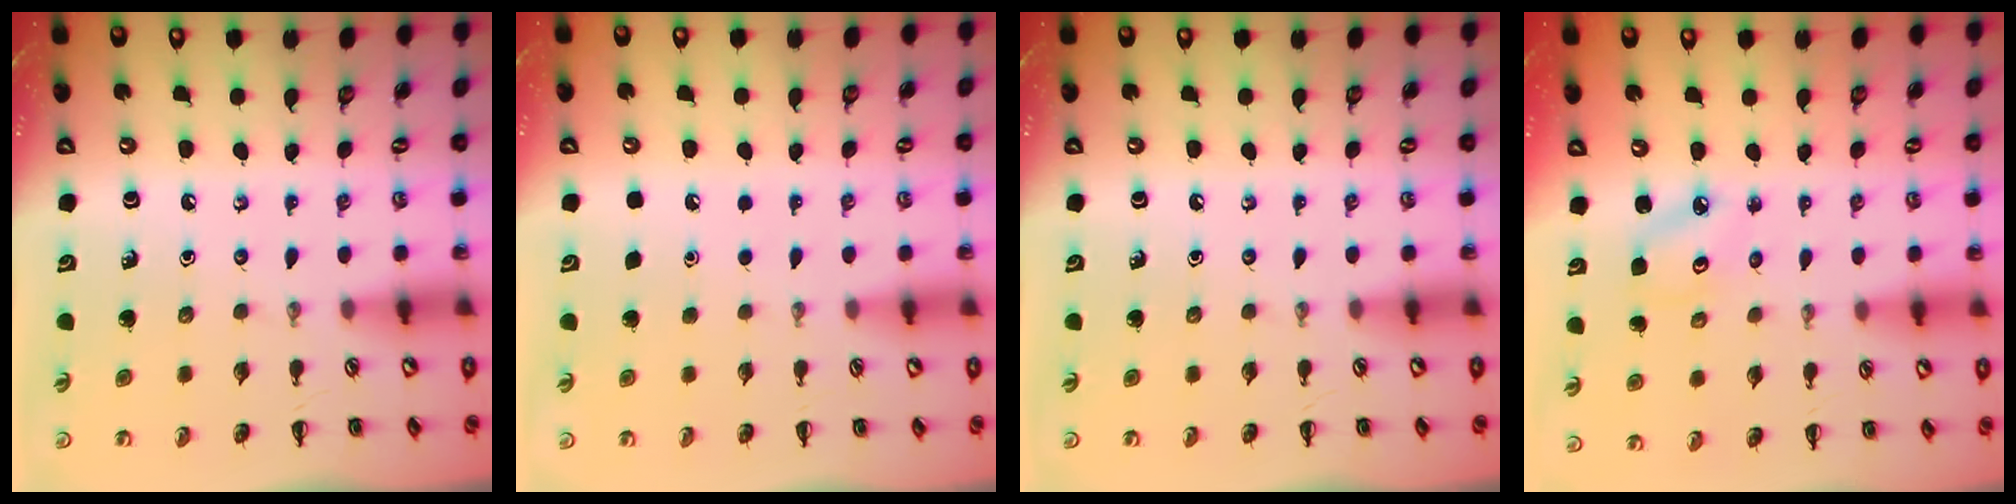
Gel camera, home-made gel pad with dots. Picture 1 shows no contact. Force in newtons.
{"total": 1.8, "press": 1.8, "slide": 0.1}
{"total": 0.0}
{"total": 3.2, "press": 3.2, "slide": 0.5}